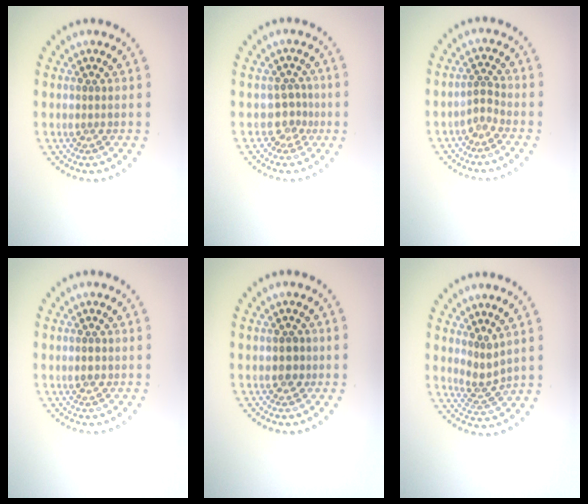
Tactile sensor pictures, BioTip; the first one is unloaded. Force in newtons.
{"total": 1.8, "press": 1.3, "slide": 1.3}
{"total": 1.3, "press": 0.9, "slide": 0.9}
{"total": 0.9, "press": 0.9, "slide": 0.1}
{"total": 1.6, "press": 1.6, "slide": 0.4}
{"total": 2.1, "press": 1.5, "slide": 1.5}